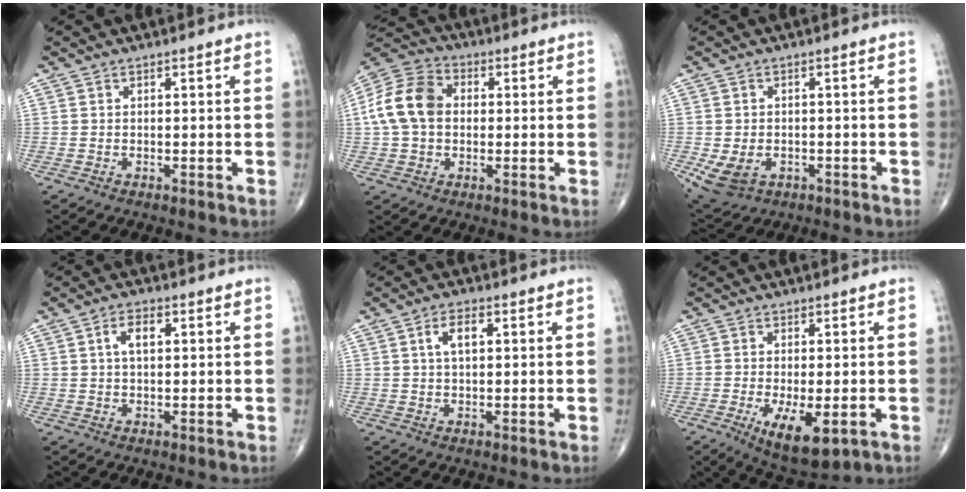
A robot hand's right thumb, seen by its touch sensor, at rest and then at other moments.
{"total": 12.5, "force": [0.7, 9.4, 8.2], "torque": [-0.154, 0.029, 0.005]}
{"total": 6.7, "force": [-2.1, 4.9, 4.1], "torque": [-0.075, 0.003, -0.023]}
{"total": 4.2, "force": [1.1, 2.2, 3.4], "torque": [-0.060, 0.006, 0.017]}
{"total": 4.4, "force": [1.2, 2.2, 3.6], "torque": [-0.064, 0.005, 0.020]}
{"total": 9.6, "force": [-3.2, 3.7, 8.2], "torque": [-0.134, -0.015, -0.043]}